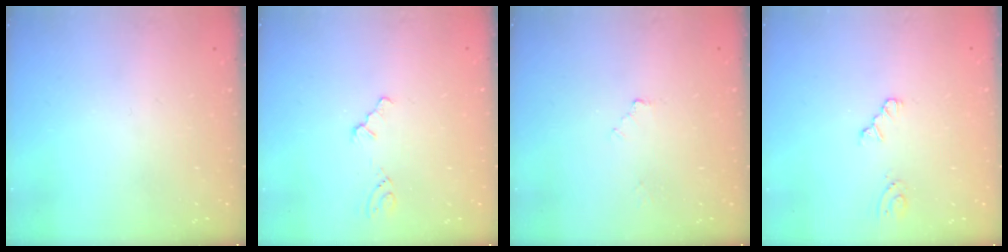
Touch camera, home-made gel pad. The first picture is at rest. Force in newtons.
{"total": 1.3, "press": 1.3, "slide": 0.3}
{"total": 2.1, "press": 2.1, "slide": 0.3}
{"total": 2.2, "press": 2.2, "slide": 0.3}